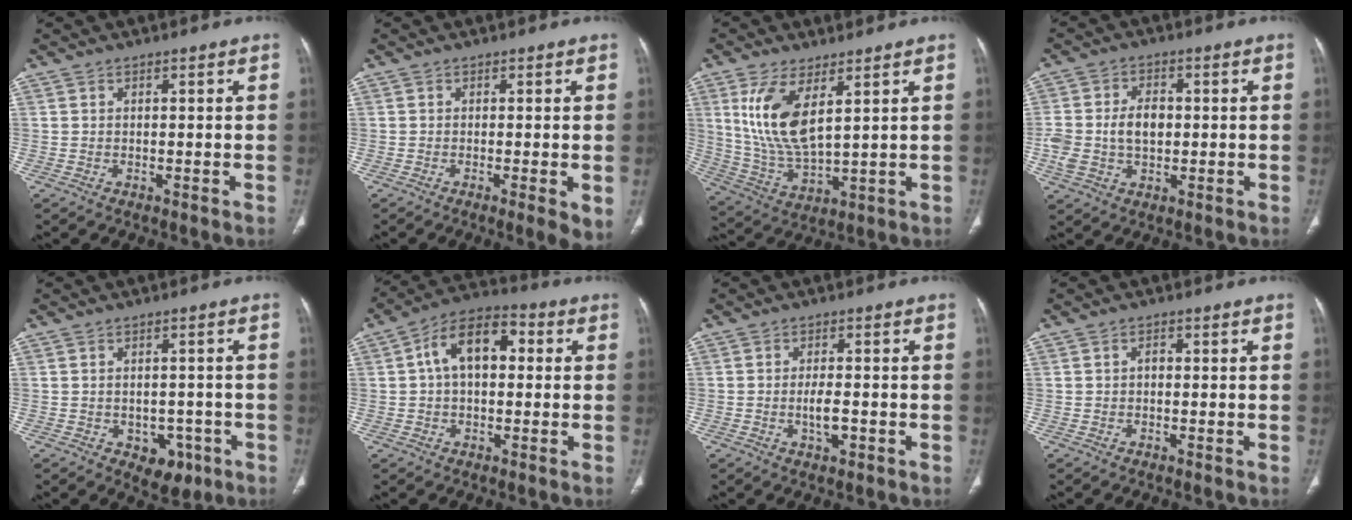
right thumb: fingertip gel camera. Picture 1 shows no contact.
{"total": 4.1, "force": [-1.0, 0.6, 3.9], "torque": [-0.066, -0.015, -0.020]}
{"total": 12.3, "force": [4.6, 5.0, 10.3], "torque": [-0.210, -0.025, 0.105]}
{"total": 8.6, "force": [-0.2, 5.9, 6.3], "torque": [-0.121, 0.017, 0.001]}
{"total": 6.0, "force": [-2.7, 4.1, 3.4], "torque": [-0.017, 0.015, -0.028]}
{"total": 11.4, "force": [1.6, 7.0, 8.9], "torque": [-0.134, 0.035, 0.014]}
{"total": 3.5, "force": [-1.1, 1.4, 3.0], "torque": [-0.052, 0.002, -0.018]}
{"total": 1.0, "force": [-0.2, 0.6, 0.7], "torque": [-0.008, 0.004, -0.007]}